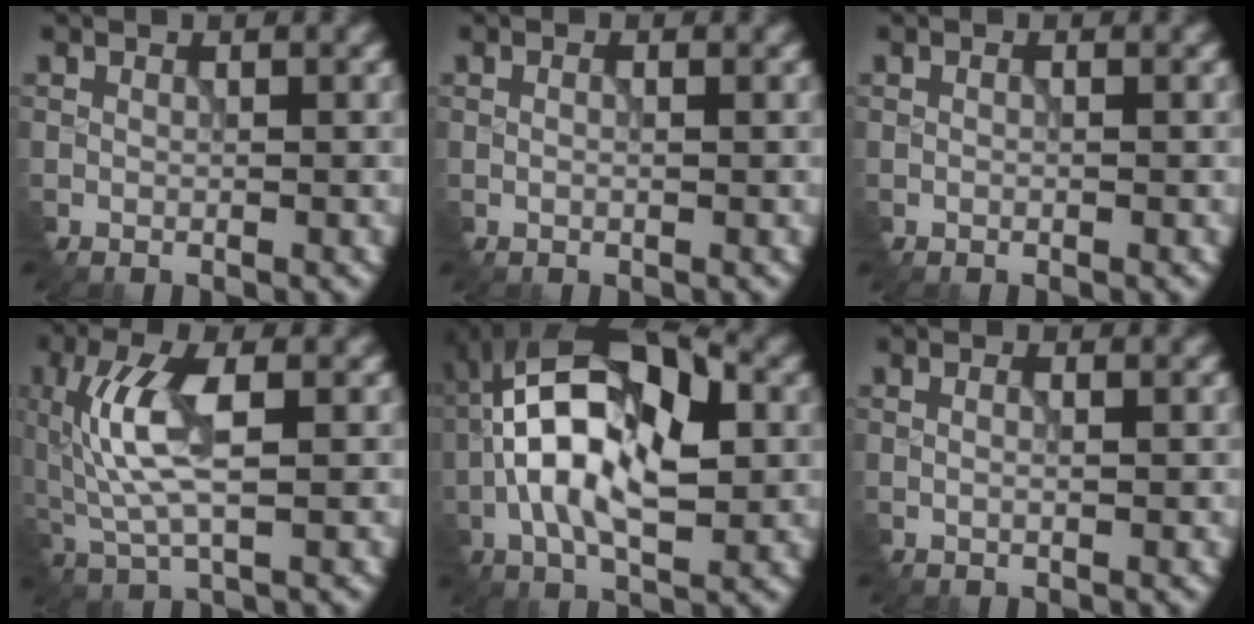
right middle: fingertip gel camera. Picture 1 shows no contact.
{"total": 0.9, "force": [-0.2, 0.5, 0.8], "torque": [-0.005, -0.002, -0.008]}
{"total": 0.5, "force": [-0.4, 0.2, 0.3], "torque": [-0.003, -0.003, -0.005]}
{"total": 6.5, "force": [0.2, 2.5, 6.0], "torque": [-0.128, 0.006, 0.006]}
{"total": 12.5, "force": [-1.3, 5.9, 10.9], "torque": [-0.180, 0.028, -0.030]}
{"total": 1.2, "force": [-0.1, 0.6, 1.0], "torque": [-0.008, -0.002, -0.007]}